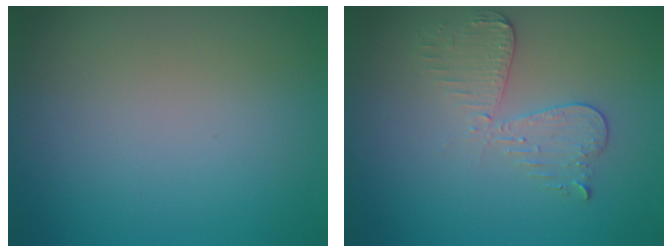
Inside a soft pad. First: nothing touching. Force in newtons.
{"total": 3.0, "press": 2.7, "slide": 1.2}